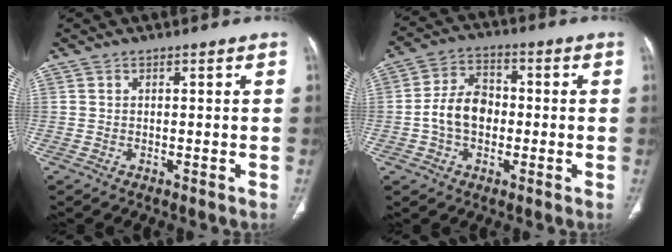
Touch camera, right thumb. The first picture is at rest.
{"total": 9.2, "force": [-1.1, 6.6, 6.3], "torque": [-0.101, 0.023, -0.028]}